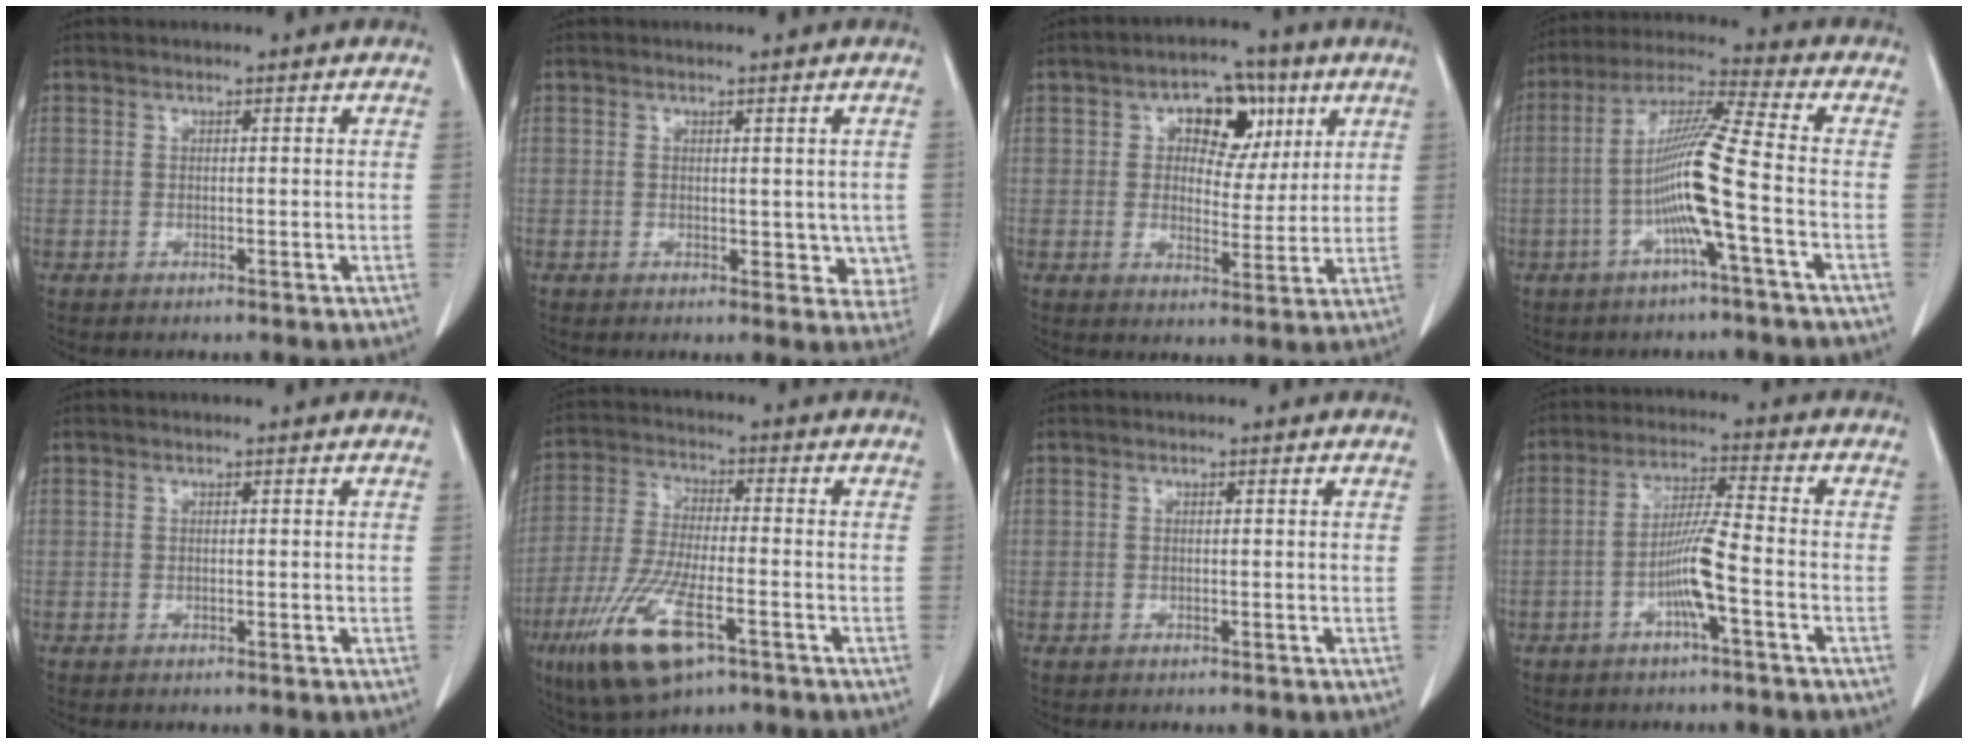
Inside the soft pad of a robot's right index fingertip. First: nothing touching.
{"total": 4.1, "force": [0.5, 2.8, 2.9], "torque": [-0.003, -0.005, 0.011]}
{"total": 8.6, "force": [3.4, 5.3, 5.8], "torque": [-0.073, 0.021, 0.052]}
{"total": 10.9, "force": [-2.7, -1.2, 10.5], "torque": [-0.200, 0.011, -0.057]}
{"total": 0.0}
{"total": 13.4, "force": [-6.8, 3.2, 11.0], "torque": [-0.232, -0.029, -0.119]}
{"total": 0.0}
{"total": 6.7, "force": [-2.4, -0.2, 6.2], "torque": [-0.122, 0.007, -0.043]}